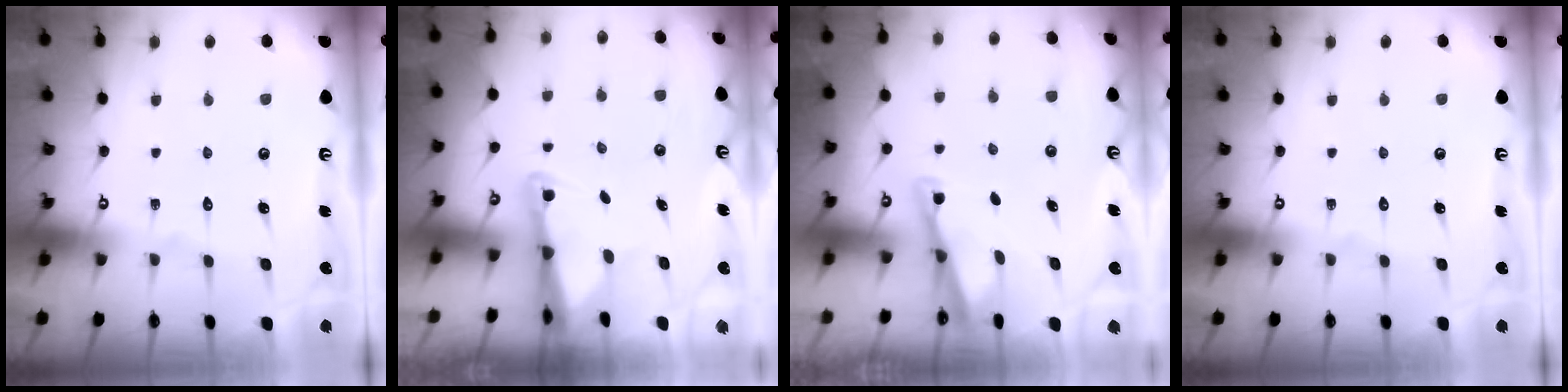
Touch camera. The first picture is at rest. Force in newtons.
{"total": 2.4, "press": 2.4, "slide": 0.5}
{"total": 2.5, "press": 2.5, "slide": 0.2}
{"total": 0.0}